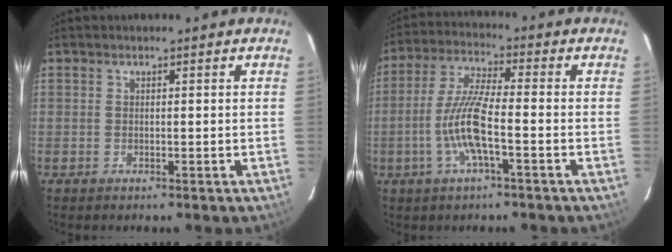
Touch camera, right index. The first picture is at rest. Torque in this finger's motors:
{"motor_torque": [1.78, -0.10, 0.60, 0.10]}